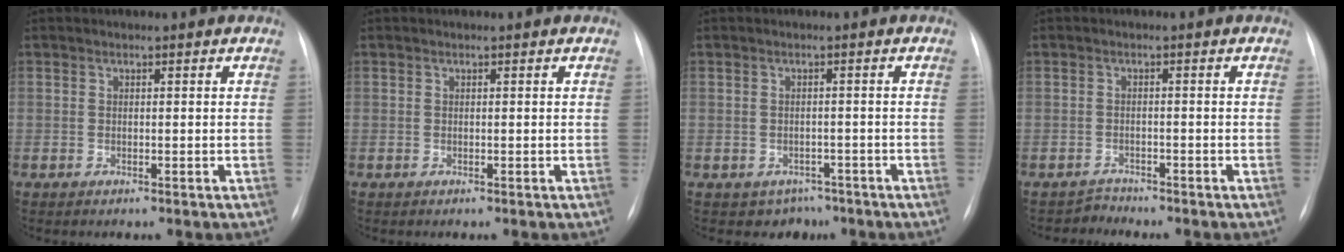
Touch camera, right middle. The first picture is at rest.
{"total": 0.0}
{"total": 3.5, "force": [-2.4, 2.5, 0.2], "torque": [0.001, 0.012, -0.026]}
{"total": 1.8, "force": [-1.5, 0.1, -1.0], "torque": [0.025, -0.009, -0.027]}